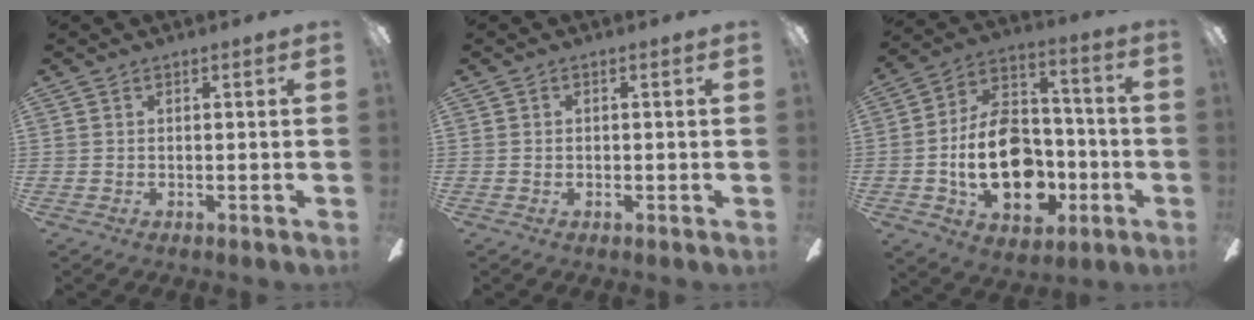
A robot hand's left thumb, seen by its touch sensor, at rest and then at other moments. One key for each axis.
{"total": 0.8, "fx": -0.2, "fy": 0.4, "fz": 0.7, "tx": -0.012, "ty": 0.002, "tz": -0.005}
{"total": 19.3, "fx": -4.1, "fy": 13.3, "fz": 13.4, "tx": -0.253, "ty": 0.021, "tz": -0.063}